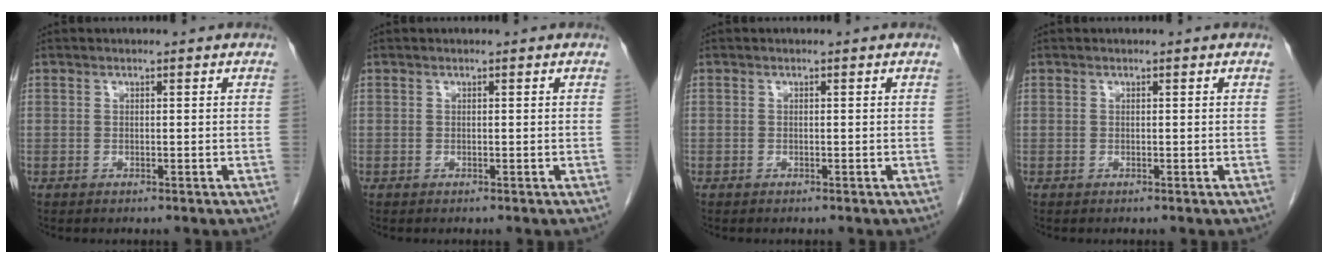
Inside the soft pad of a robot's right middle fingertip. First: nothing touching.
{"total": 0.0}
{"total": 0.0}
{"total": 0.0}